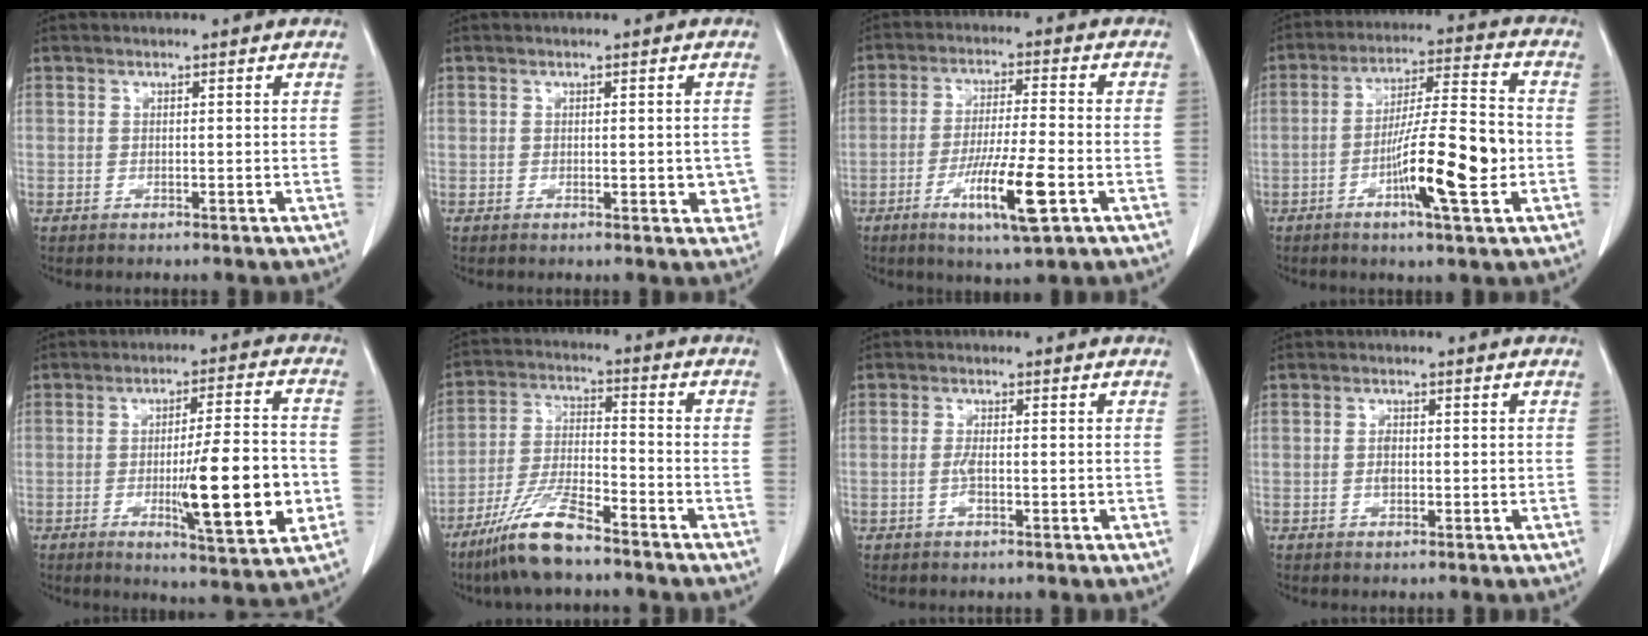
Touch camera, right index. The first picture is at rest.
{"total": 3.2, "force": [-0.4, 1.4, 2.9], "torque": [-0.020, -0.001, -0.005]}
{"total": 10.3, "force": [-4.2, 0.5, 9.4], "torque": [-0.170, -0.017, -0.072]}
{"total": 12.9, "force": [-3.5, 1.1, 12.4], "torque": [-0.211, 0.003, -0.061]}
{"total": 14.4, "force": [-3.1, 1.4, 14.0], "torque": [-0.206, -0.009, -0.044]}
{"total": 10.6, "force": [-7.9, 1.6, 6.9], "torque": [-0.145, -0.022, -0.153]}
{"total": 2.0, "force": [-0.6, 0.5, 1.9], "torque": [-0.044, -0.002, -0.012]}
{"total": 1.8, "force": [-0.1, 0.9, 1.5], "torque": [-0.030, 0.001, -0.001]}